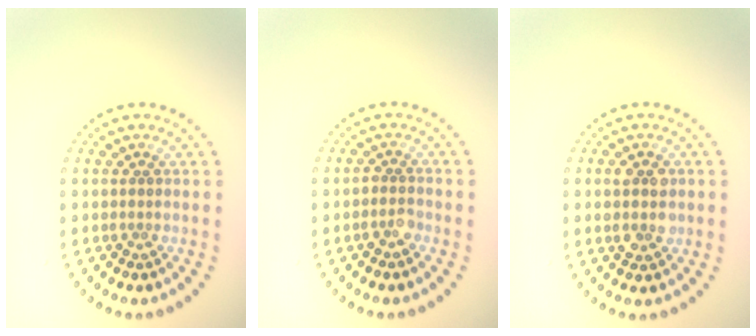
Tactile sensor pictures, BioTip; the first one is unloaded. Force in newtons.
{"total": 1.6, "press": 1.4, "slide": 0.8}
{"total": 2.8, "press": 2.8, "slide": 0.2}